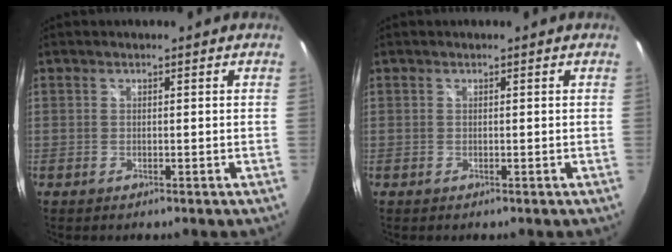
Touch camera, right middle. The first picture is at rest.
{"total": 0.0}